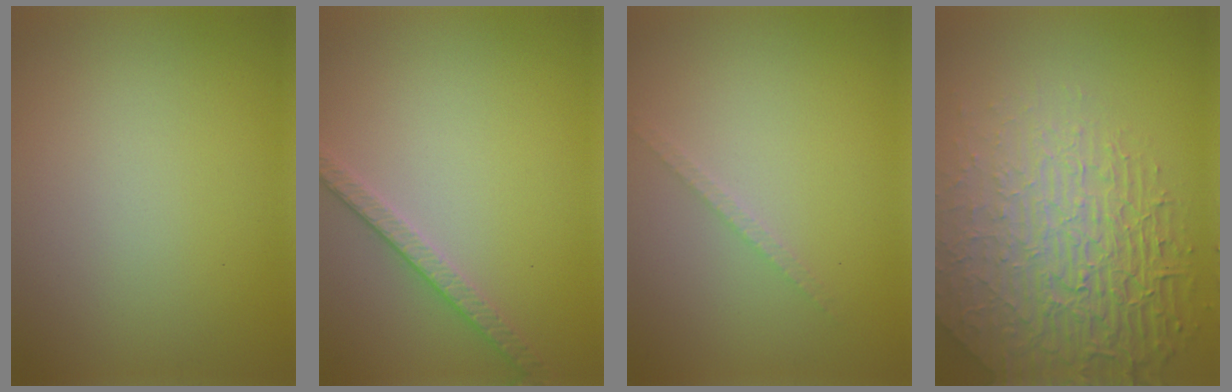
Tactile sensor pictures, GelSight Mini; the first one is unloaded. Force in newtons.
{"total": 2.5, "press": 2.2, "slide": 1.2}
{"total": 1.1, "press": 1.1, "slide": 0.2}
{"total": 9.0, "press": 6.1, "slide": 6.6}